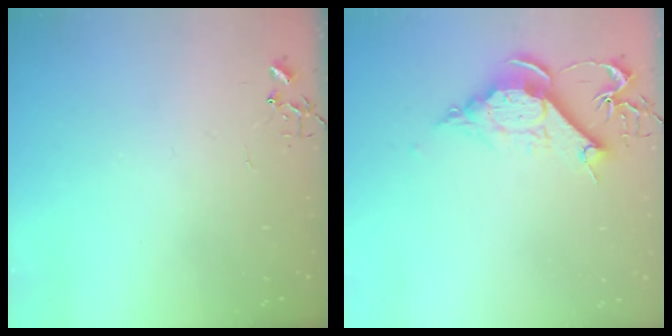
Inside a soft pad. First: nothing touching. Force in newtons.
{"total": 11.2, "press": 11.2, "slide": 1.0}